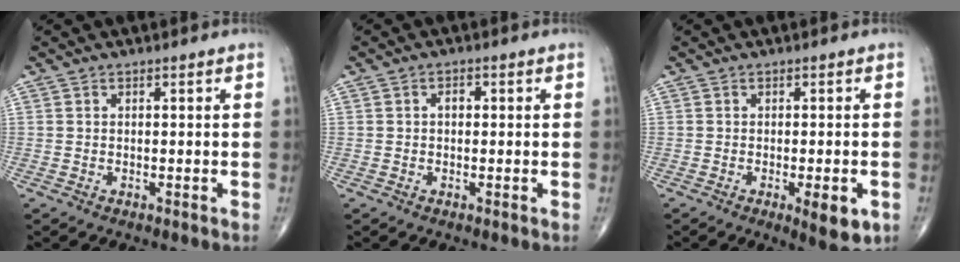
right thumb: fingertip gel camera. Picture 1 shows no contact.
{"total": 1.4, "force": [0.0, 1.0, 1.0], "torque": [-0.009, 0.006, -0.004]}
{"total": 6.2, "force": [-2.2, 1.9, 5.4], "torque": [-0.065, -0.008, -0.024]}